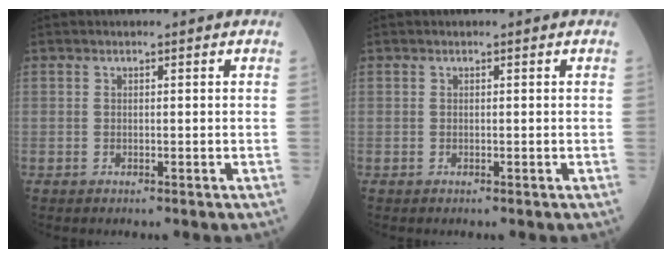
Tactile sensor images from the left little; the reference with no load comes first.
{"total": 0.0}